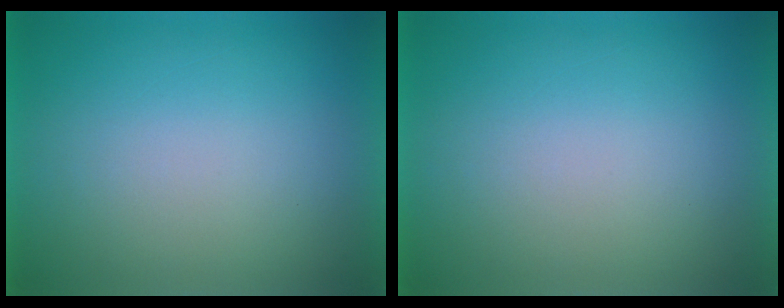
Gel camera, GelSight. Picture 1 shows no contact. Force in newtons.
{"total": 0.0}